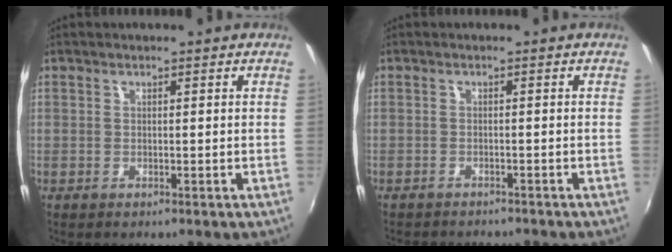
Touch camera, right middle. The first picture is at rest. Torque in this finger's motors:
{"motor_torque": [0.21, -0.47, 0.05, 0.03]}